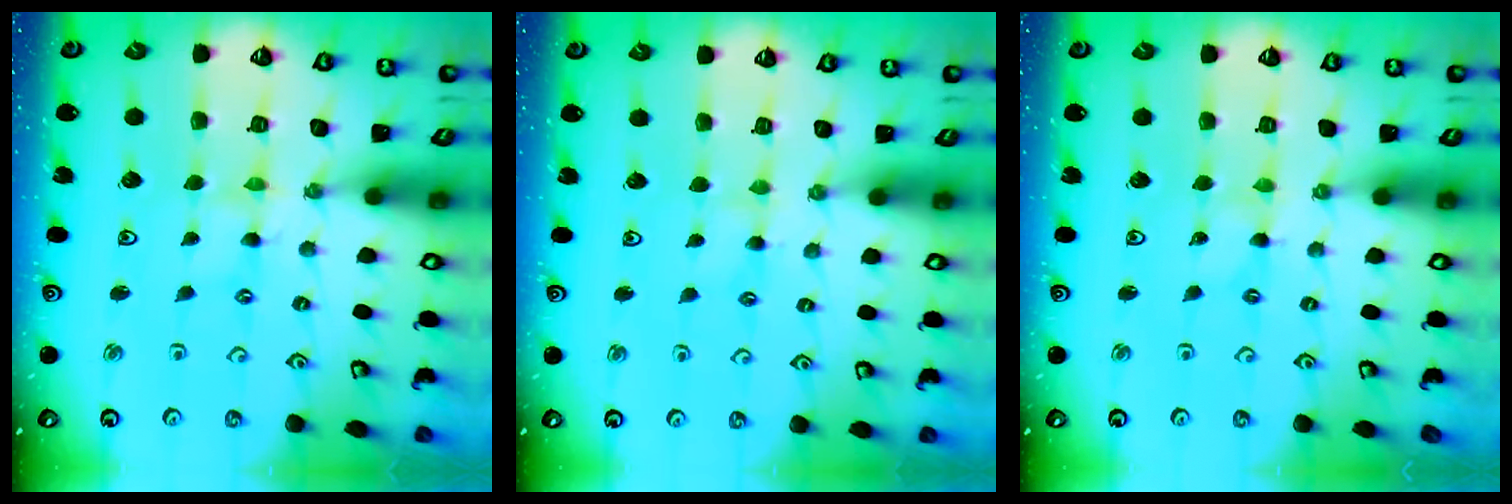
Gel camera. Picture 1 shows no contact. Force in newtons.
{"total": 2.0, "press": 1.9, "slide": 0.3}
{"total": 0.0}